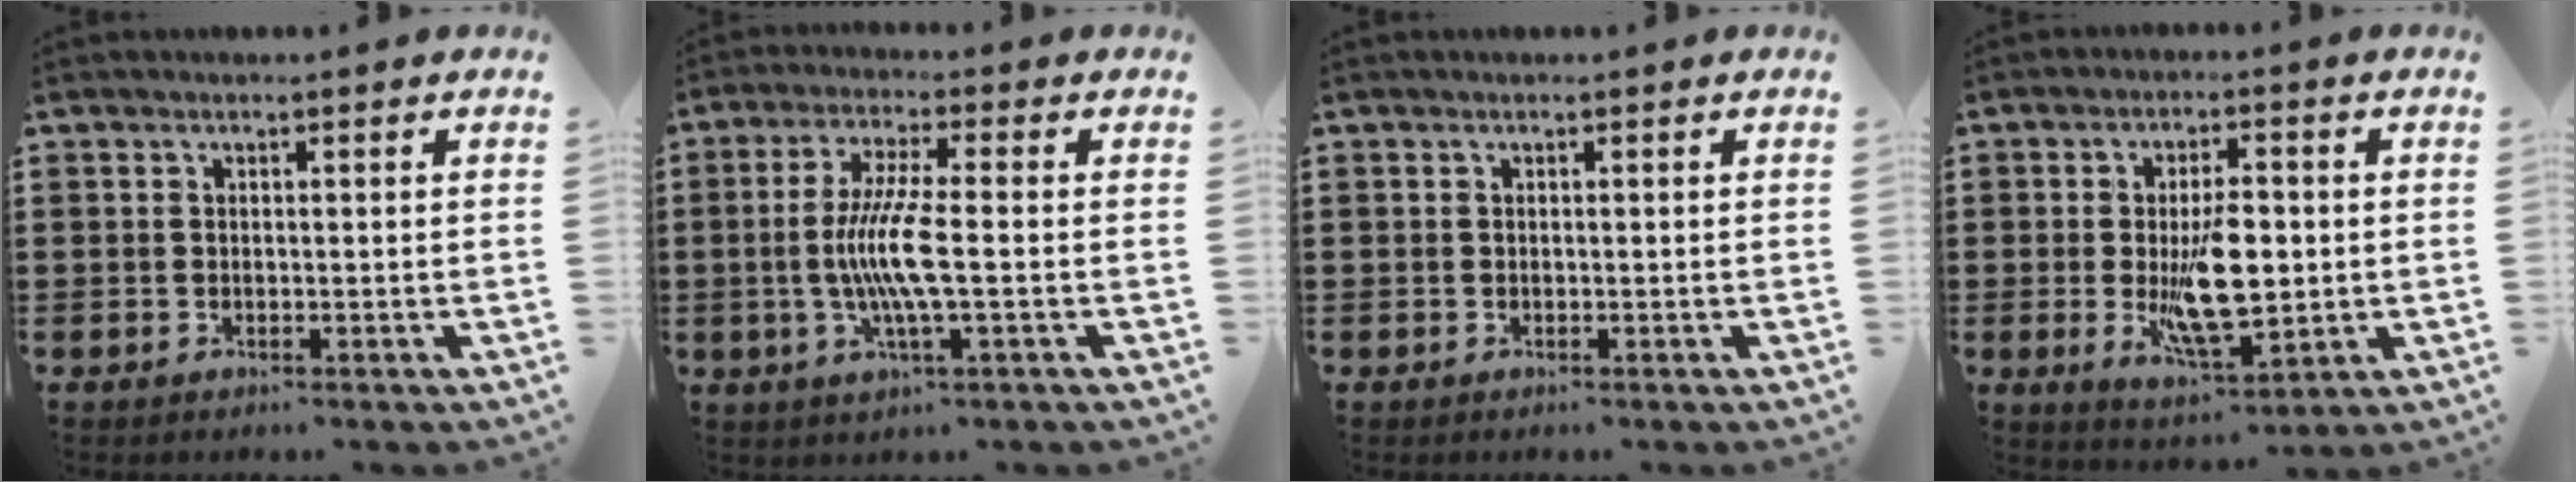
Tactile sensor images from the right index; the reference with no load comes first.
{"total": 8.0, "force": [-1.2, 0.8, 7.9], "torque": [-0.173, -0.018, -0.035]}
{"total": 0.0}
{"total": 9.7, "force": [-0.6, 4.1, 8.8], "torque": [-0.171, -0.013, -0.016]}